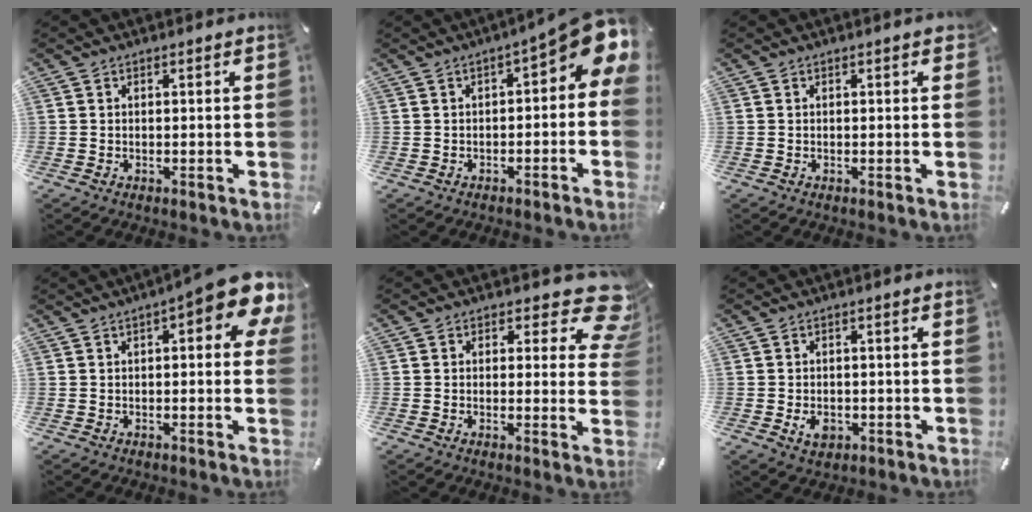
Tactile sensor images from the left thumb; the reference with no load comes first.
{"total": 9.6, "force": [3.3, 3.7, 8.3], "torque": [-0.104, -0.028, 0.055]}
{"total": 0.8, "force": [0.2, 0.4, 0.7], "torque": [-0.005, 0.000, 0.000]}
{"total": 11.2, "force": [4.9, 3.2, 9.5], "torque": [-0.116, -0.034, 0.077]}
{"total": 10.2, "force": [5.7, 4.8, 7.0], "torque": [-0.070, -0.040, 0.096]}
{"total": 3.6, "force": [-1.1, 2.6, 2.2], "torque": [-0.036, -0.001, -0.020]}